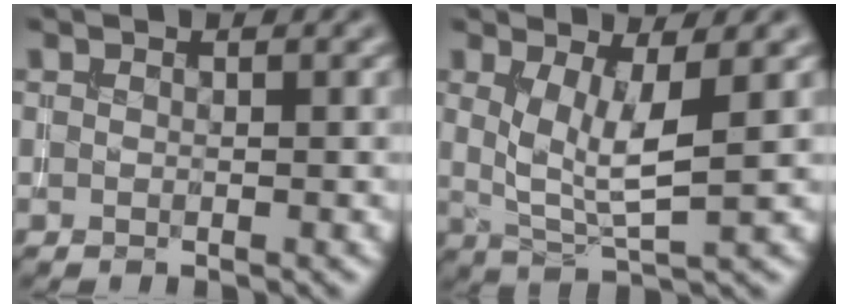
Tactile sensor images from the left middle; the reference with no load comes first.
{"total": 5.0, "force": [0.9, 1.5, 4.6], "torque": [-0.091, -0.012, 0.022]}